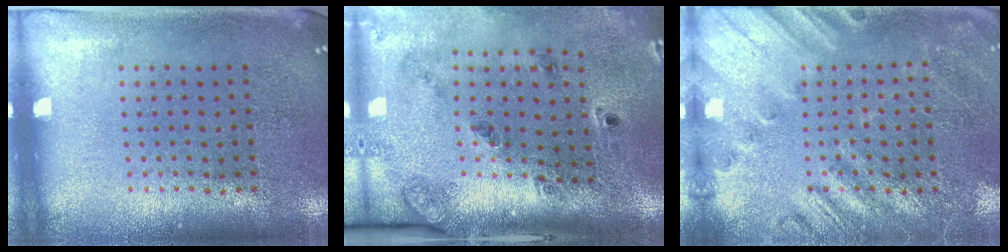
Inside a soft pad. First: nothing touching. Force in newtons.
{"total": 1.8, "press": 1.5, "slide": 1.0}
{"total": 2.3, "press": 2.0, "slide": 1.0}